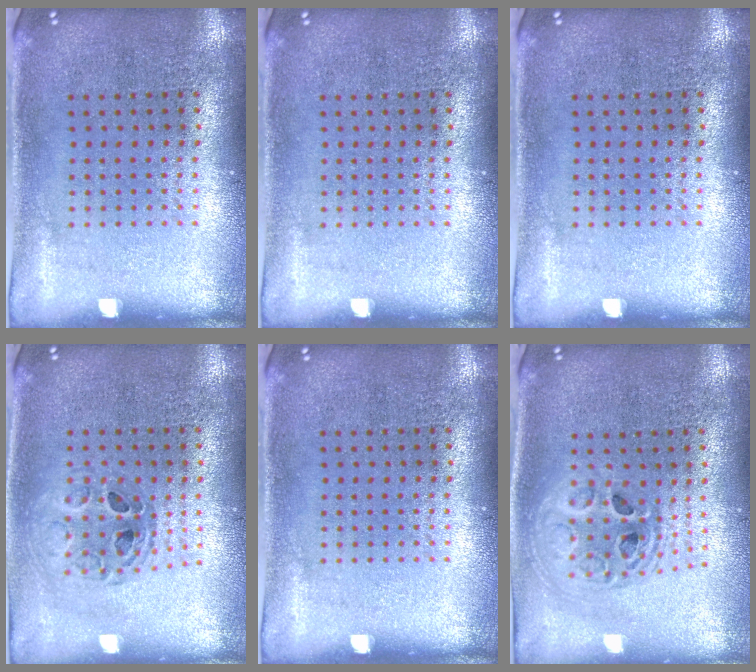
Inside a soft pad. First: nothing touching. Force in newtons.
{"total": 0.0}
{"total": 0.0}
{"total": 0.8, "press": 0.7, "slide": 0.2}
{"total": 0.0}
{"total": 1.9, "press": 1.5, "slide": 1.1}